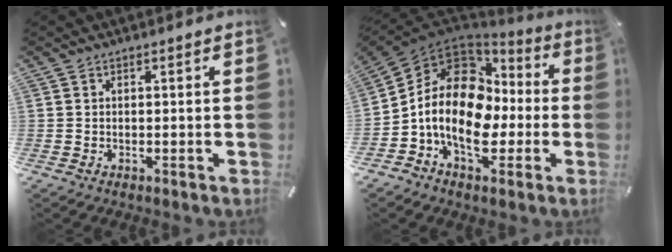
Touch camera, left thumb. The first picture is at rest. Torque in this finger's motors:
{"motor_torque": [1.40, 2.84, 1.70, 1.07, 0.32]}